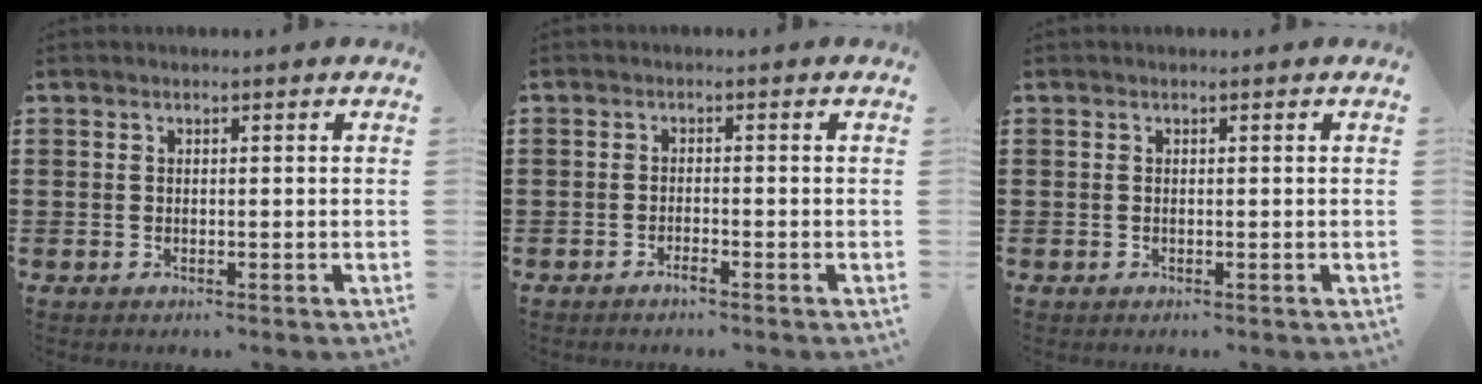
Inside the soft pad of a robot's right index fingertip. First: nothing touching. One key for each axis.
{"total": 1.3, "fx": -1.1, "fy": 0.0, "fz": 0.7, "tx": -0.012, "ty": -0.004, "tz": -0.019}
{"total": 0.0}